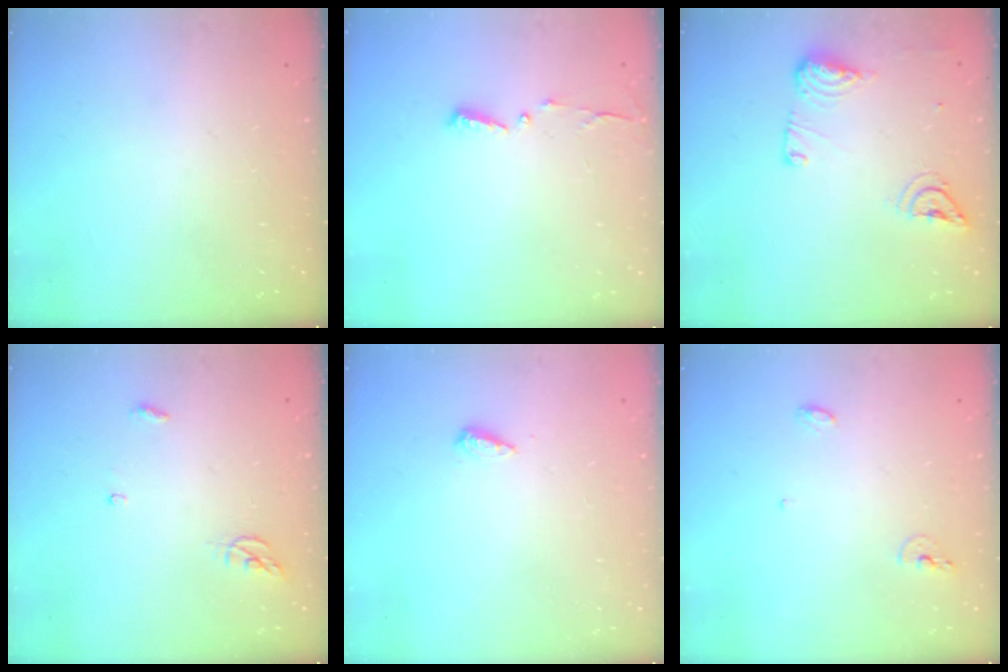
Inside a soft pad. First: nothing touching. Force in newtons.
{"total": 3.9, "press": 3.9, "slide": 0.3}
{"total": 12.7, "press": 11.8, "slide": 4.7}
{"total": 3.8, "press": 3.8, "slide": 0.3}
{"total": 5.7, "press": 5.7, "slide": 0.7}
{"total": 4.9, "press": 4.8, "slide": 1.0}